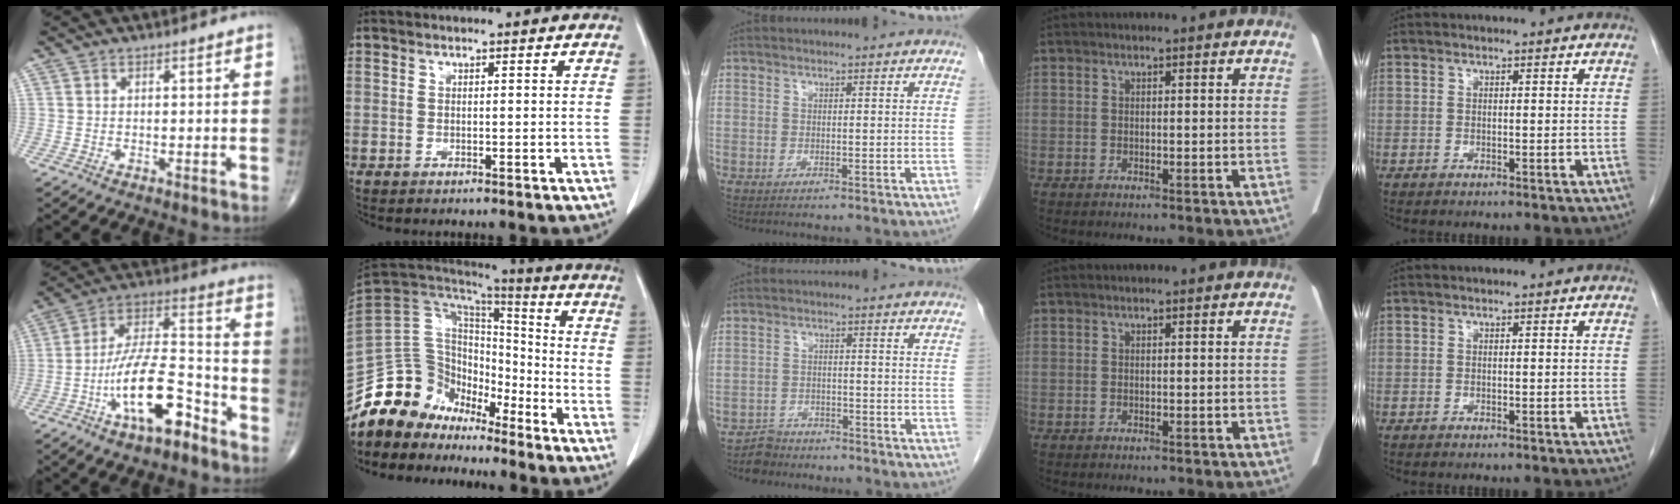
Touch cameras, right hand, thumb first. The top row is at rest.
{"thumb": {"total": 16.5, "force": [-8.2, 6.1, 12.9], "torque": [-0.227, 0.064, -0.146]}, "index": {"total": 17.6, "force": [-14.2, 9.2, 4.8], "torque": [-0.099, 0.060, -0.252]}, "middle": {"total": 3.5, "force": [-2.9, 1.9, -0.4], "torque": [0.001, 0.005, -0.051]}}